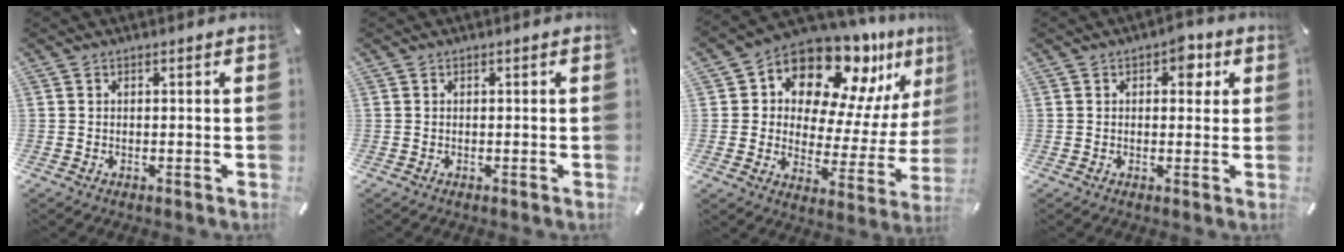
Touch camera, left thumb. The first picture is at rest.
{"total": 0.0}
{"total": 16.9, "force": [13.3, 8.0, 6.8], "torque": [-0.108, -0.121, 0.227]}
{"total": 4.9, "force": [1.7, 3.0, 3.4], "torque": [-0.025, -0.008, 0.018]}